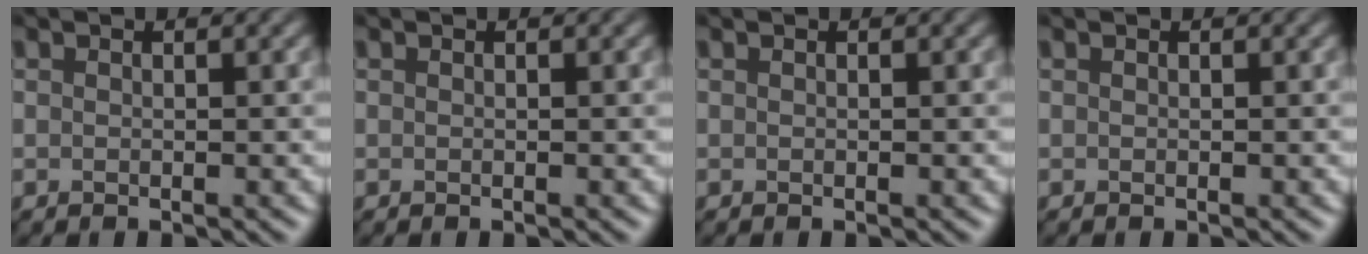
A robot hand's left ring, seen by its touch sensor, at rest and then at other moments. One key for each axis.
{"total": 0.0}
{"total": 0.0}
{"total": 0.0}